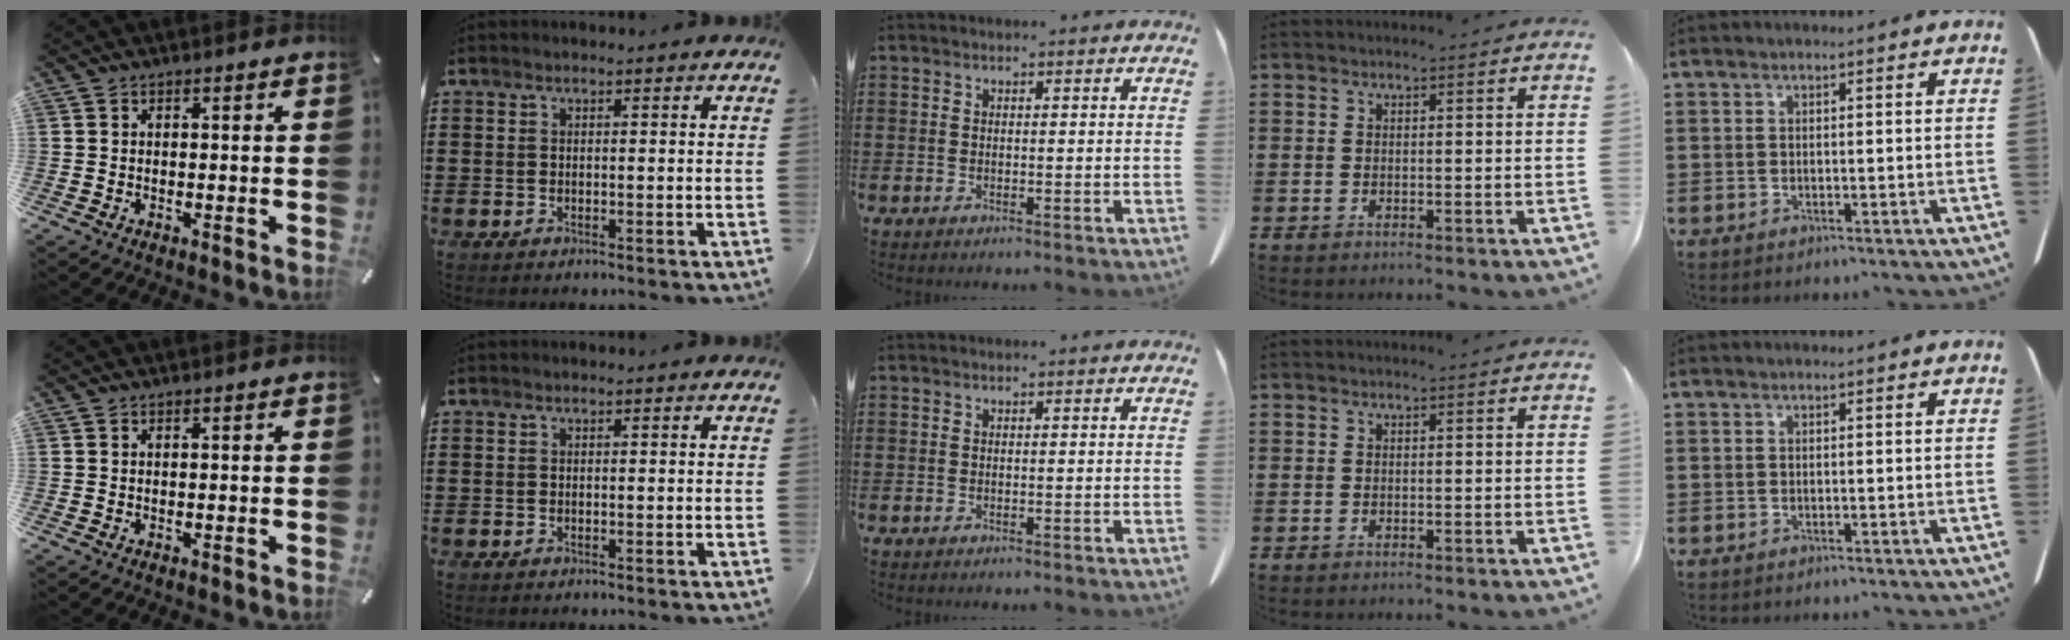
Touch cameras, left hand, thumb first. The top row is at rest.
{}